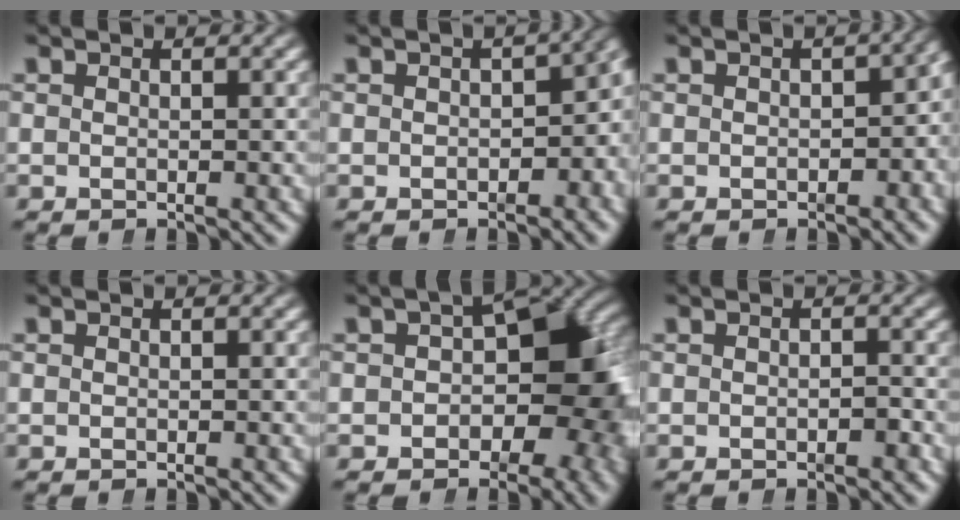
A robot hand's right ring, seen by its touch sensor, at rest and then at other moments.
{"total": 2.8, "force": [-0.5, 1.5, 2.3], "torque": [-0.014, 0.002, -0.005]}
{"total": 1.7, "force": [-0.7, 1.0, 1.2], "torque": [-0.011, 0.000, -0.007]}
{"total": 0.0}
{"total": 9.9, "force": [-0.6, 6.2, 7.8], "torque": [-0.077, -0.011, -0.002]}
{"total": 0.7, "force": [-0.6, 0.1, 0.4], "torque": [-0.007, 0.002, -0.012]}